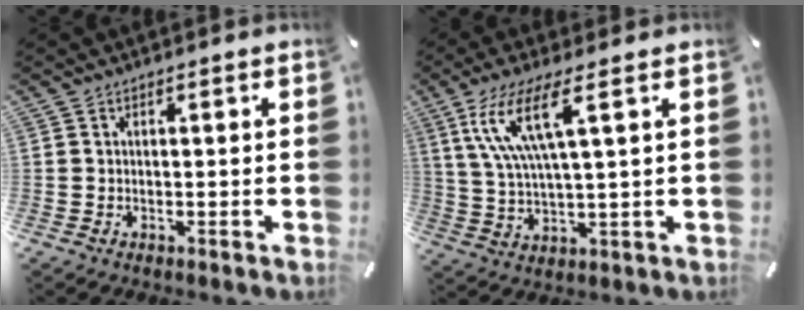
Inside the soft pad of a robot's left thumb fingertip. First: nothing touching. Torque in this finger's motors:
{"motor_torque": [2.00, 2.29, 1.41, -1.36, 0.57]}